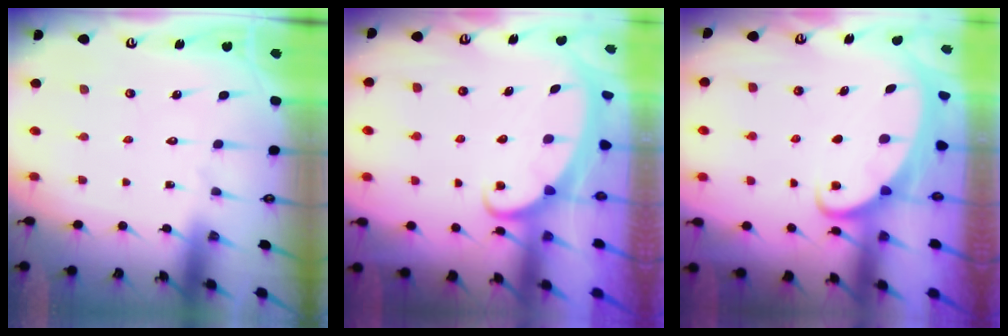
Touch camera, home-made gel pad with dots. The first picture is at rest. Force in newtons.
{"total": 2.4, "press": 2.4, "slide": 0.3}
{"total": 2.3, "press": 2.3, "slide": 0.3}